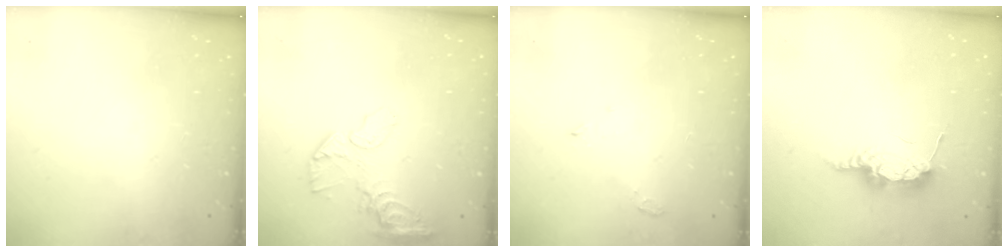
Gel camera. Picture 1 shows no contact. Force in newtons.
{"total": 10.4, "press": 10.3, "slide": 1.6}
{"total": 2.7, "press": 2.6, "slide": 0.8}
{"total": 8.3, "press": 8.3, "slide": 0.3}